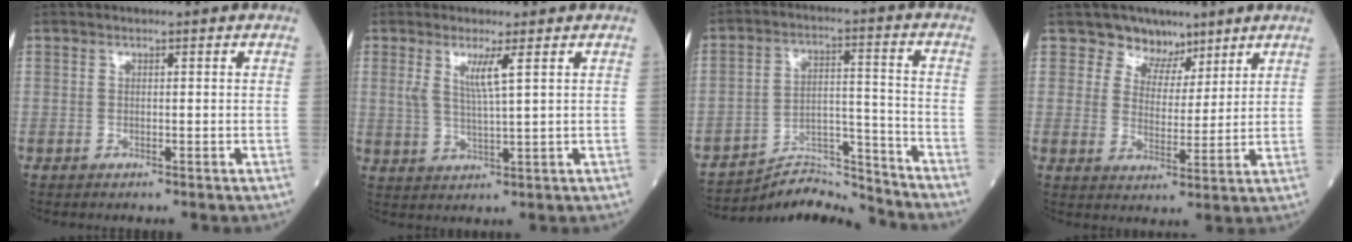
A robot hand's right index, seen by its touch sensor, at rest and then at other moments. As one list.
[{"total": 4.2, "force": [1.8, -0.3, 3.8], "torque": [-0.078, -0.006, 0.038]}, {"total": 9.9, "force": [-9.9, 0.1, -0.7], "torque": [0.010, 0.042, -0.168]}, {"total": 5.8, "force": [4.4, 3.8, 0.3], "torque": [0.003, -0.002, 0.075]}]